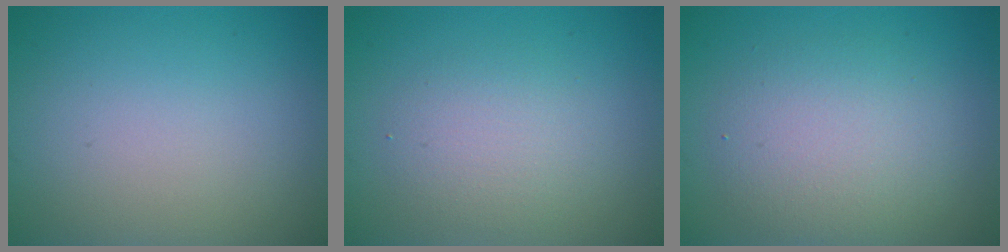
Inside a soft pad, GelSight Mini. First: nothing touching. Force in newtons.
{"total": 2.7, "press": 2.7, "slide": 0.1}
{"total": 4.6, "press": 4.6, "slide": 0.1}